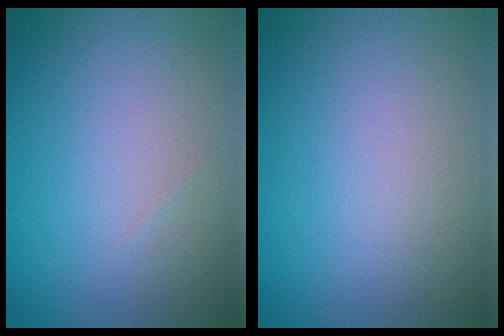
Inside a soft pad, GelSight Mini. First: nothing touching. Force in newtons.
{"total": 0.0}